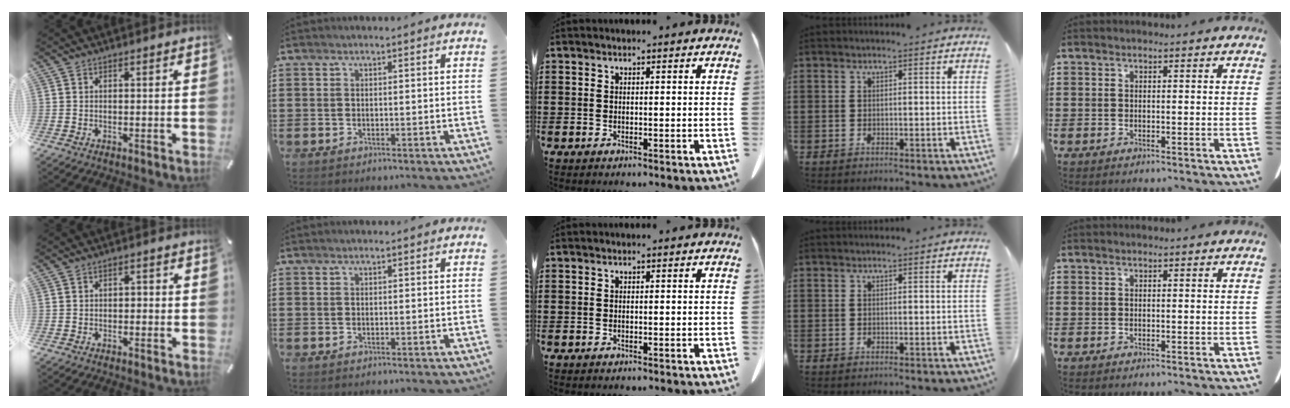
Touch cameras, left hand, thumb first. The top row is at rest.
{"thumb": {"total": 1.4, "force": [-0.8, 1.0, 0.6], "torque": [-0.013, 0.007, -0.018]}}